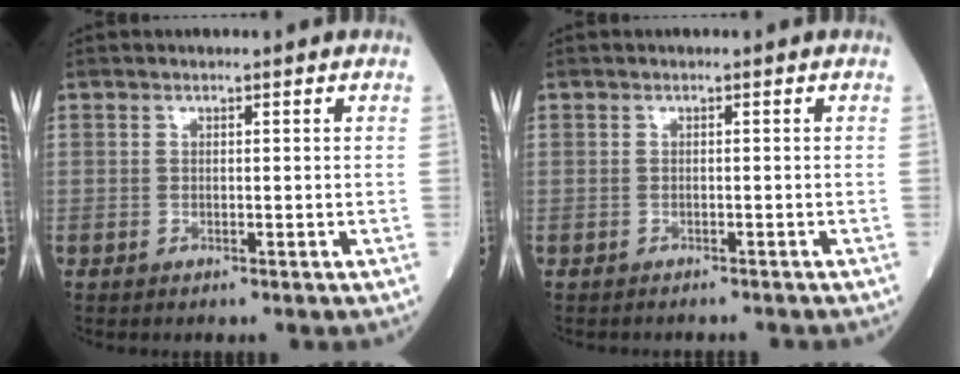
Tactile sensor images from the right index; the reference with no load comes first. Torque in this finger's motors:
{"motor_torque": [-1.14, 0.60, -1.05, -0.21]}